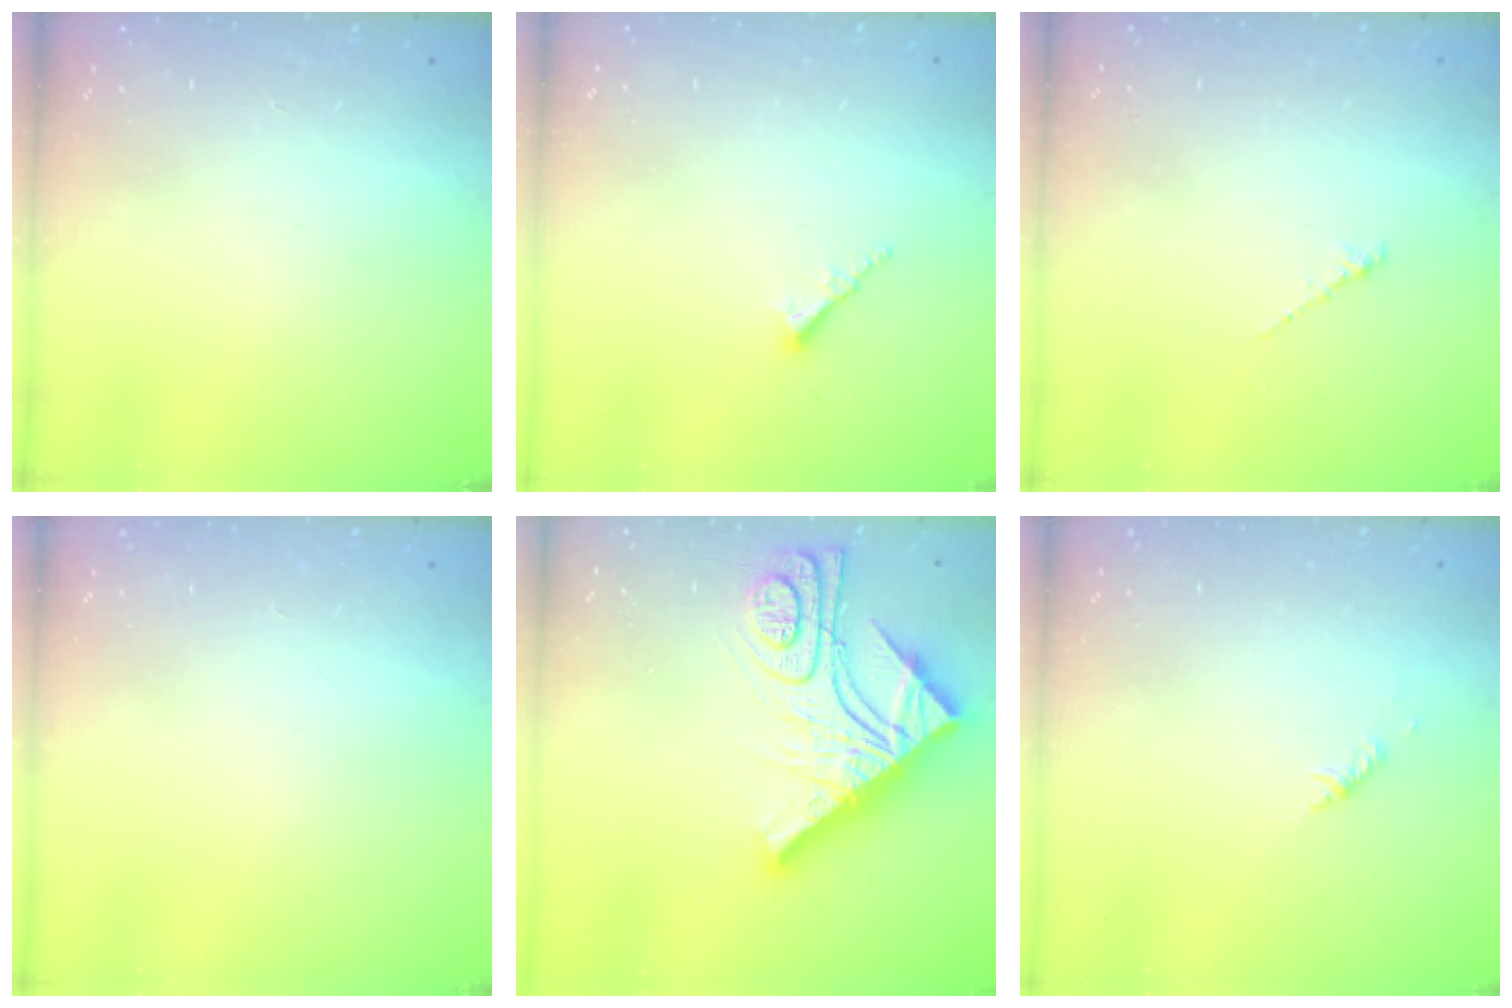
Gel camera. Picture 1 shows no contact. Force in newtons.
{"total": 1.7, "press": 1.7, "slide": 0.3}
{"total": 1.2, "press": 1.1, "slide": 0.4}
{"total": 0.0}
{"total": 21.2, "press": 21.1, "slide": 1.8}
{"total": 2.8, "press": 2.7, "slide": 0.6}